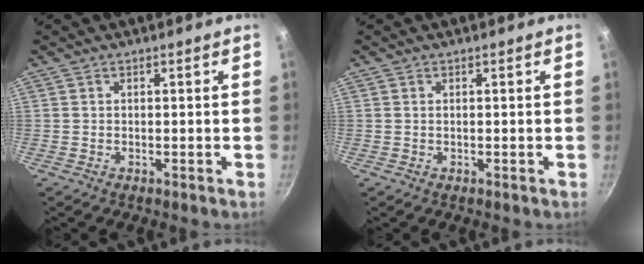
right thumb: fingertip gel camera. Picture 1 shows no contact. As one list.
[{"total": 0.0}]